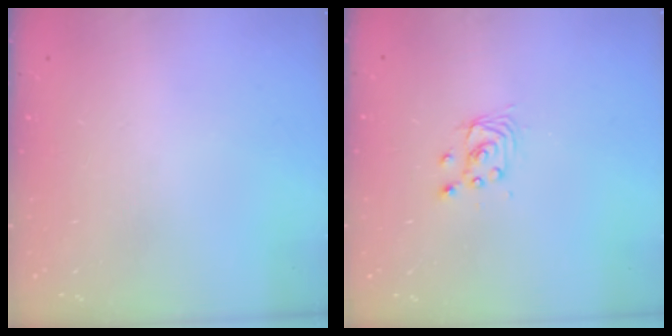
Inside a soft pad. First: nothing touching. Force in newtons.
{"total": 2.9, "press": 2.9, "slide": 0.0}